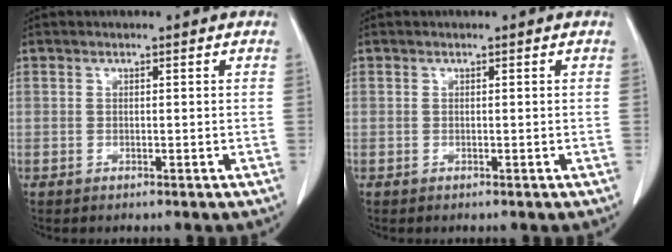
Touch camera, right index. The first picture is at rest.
{"total": 0.0}